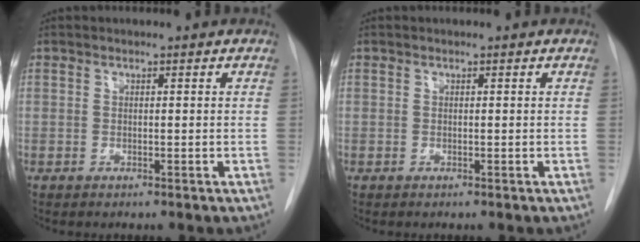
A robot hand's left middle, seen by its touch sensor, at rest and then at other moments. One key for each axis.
{"total": 0.0}